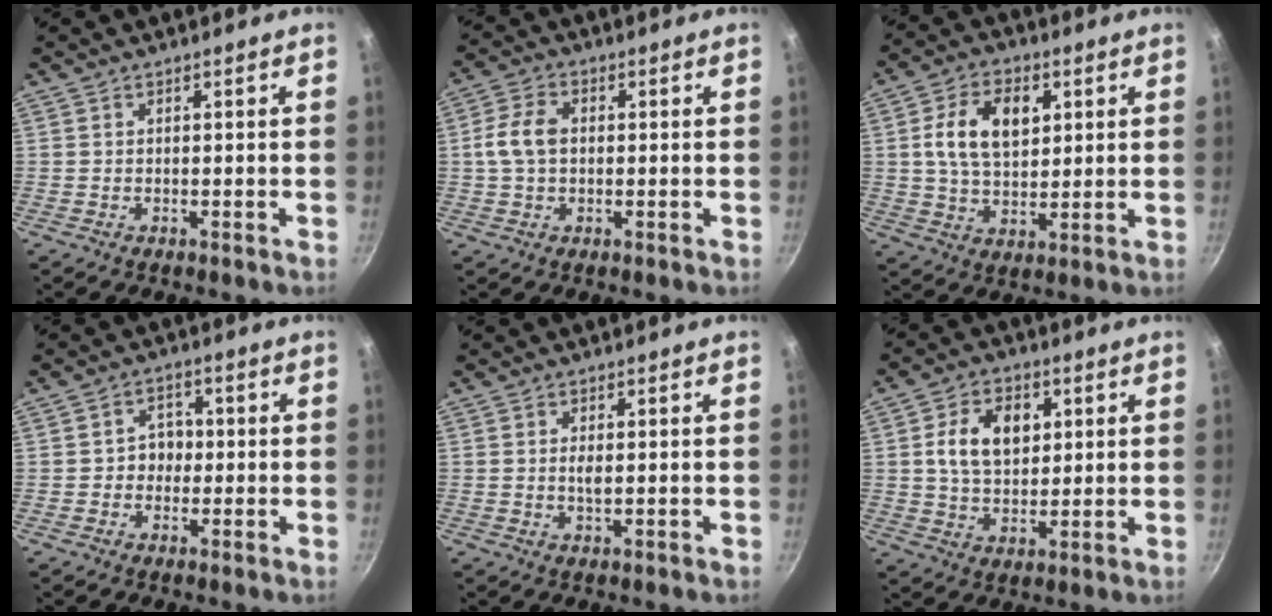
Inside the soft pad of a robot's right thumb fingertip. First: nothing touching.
{"total": 6.5, "force": [0.3, 4.5, 4.8], "torque": [-0.091, 0.017, 0.000]}
{"total": 11.7, "force": [2.9, 7.5, 8.5], "torque": [-0.134, 0.000, 0.047]}
{"total": 4.1, "force": [-0.5, 3.6, 2.0], "torque": [0.004, 0.010, -0.010]}
{"total": 1.7, "force": [0.1, 0.7, 1.5], "torque": [-0.028, -0.001, 0.001]}
{"total": 10.5, "force": [2.5, 7.2, 7.2], "torque": [-0.103, -0.002, 0.040]}